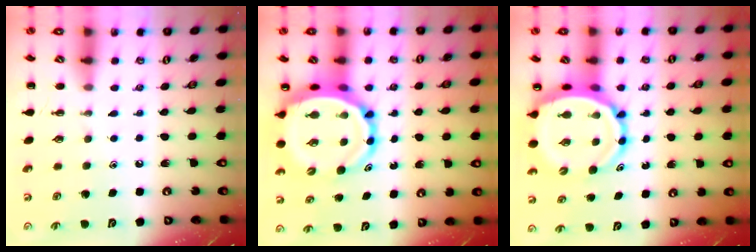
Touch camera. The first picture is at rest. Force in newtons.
{"total": 11.8, "press": 11.3, "slide": 3.3}
{"total": 10.8, "press": 10.2, "slide": 3.4}